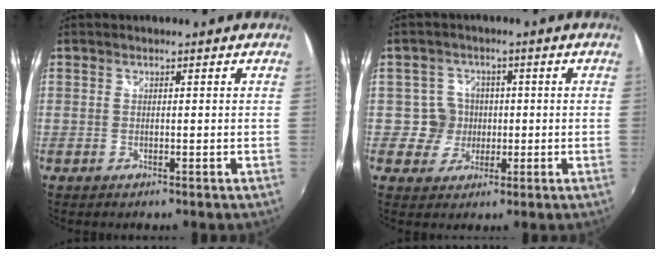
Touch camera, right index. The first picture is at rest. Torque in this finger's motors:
{"motor_torque": [-0.02, 0.13, 0.07, 0.00]}